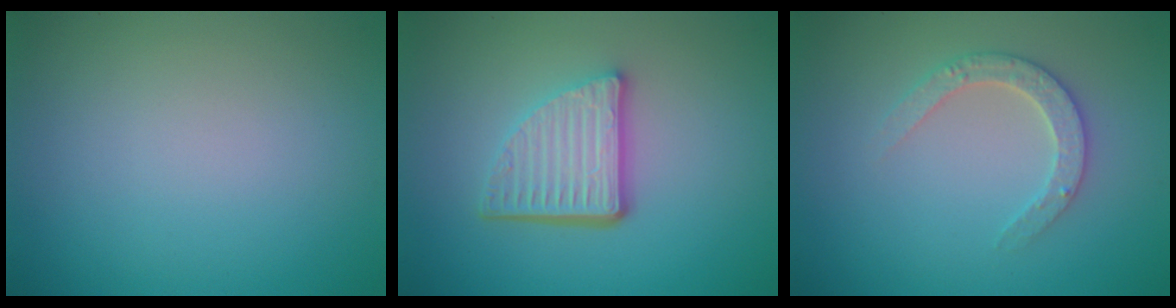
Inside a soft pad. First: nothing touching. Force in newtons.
{"total": 5.0, "press": 3.6, "slide": 3.5}
{"total": 2.7, "press": 2.6, "slide": 0.5}